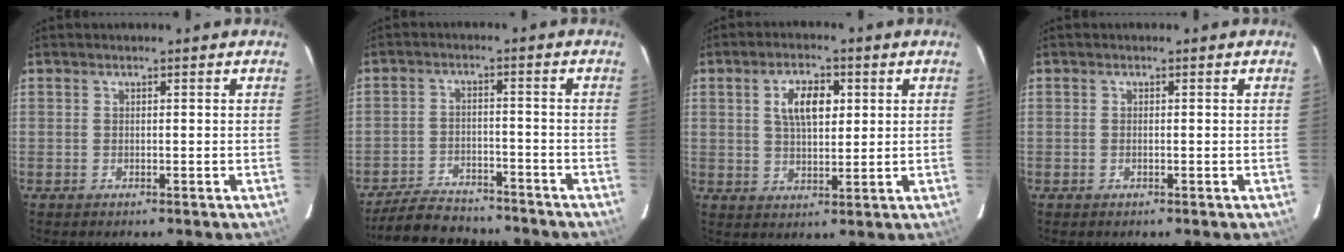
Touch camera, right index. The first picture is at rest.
{"total": 12.2, "force": [-10.8, 4.1, 3.9], "torque": [-0.105, 0.005, -0.160]}
{"total": 7.1, "force": [2.1, 3.5, 5.8], "torque": [-0.102, 0.012, 0.040]}
{"total": 0.6, "force": [-0.1, 0.0, 0.5], "torque": [-0.011, 0.001, -0.004]}